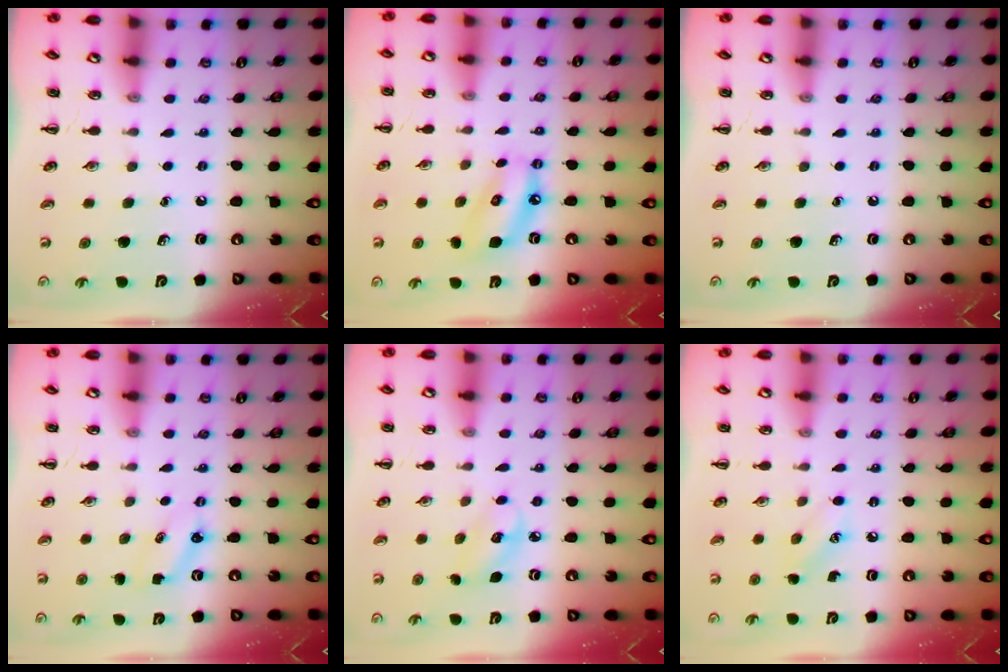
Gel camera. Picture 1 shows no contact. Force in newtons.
{"total": 10.4, "press": 10.1, "slide": 2.6}
{"total": 0.0}
{"total": 2.9, "press": 2.8, "slide": 0.7}
{"total": 5.3, "press": 5.2, "slide": 0.9}
{"total": 7.9, "press": 7.7, "slide": 1.6}